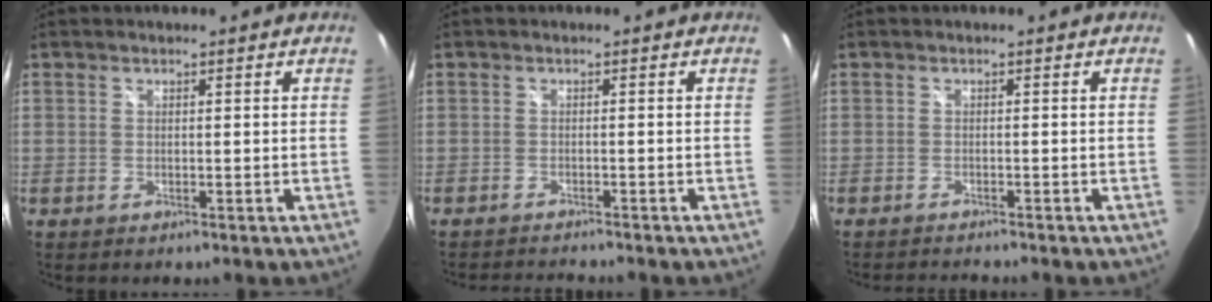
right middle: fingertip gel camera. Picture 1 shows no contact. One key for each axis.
{"total": 5.3, "fx": -5.0, "fy": 0.2, "fz": 1.5, "tx": -0.038, "ty": -0.019, "tz": -0.082}
{"total": 4.2, "fx": -4.0, "fy": 0.0, "fz": 1.3, "tx": -0.031, "ty": -0.021, "tz": -0.068}